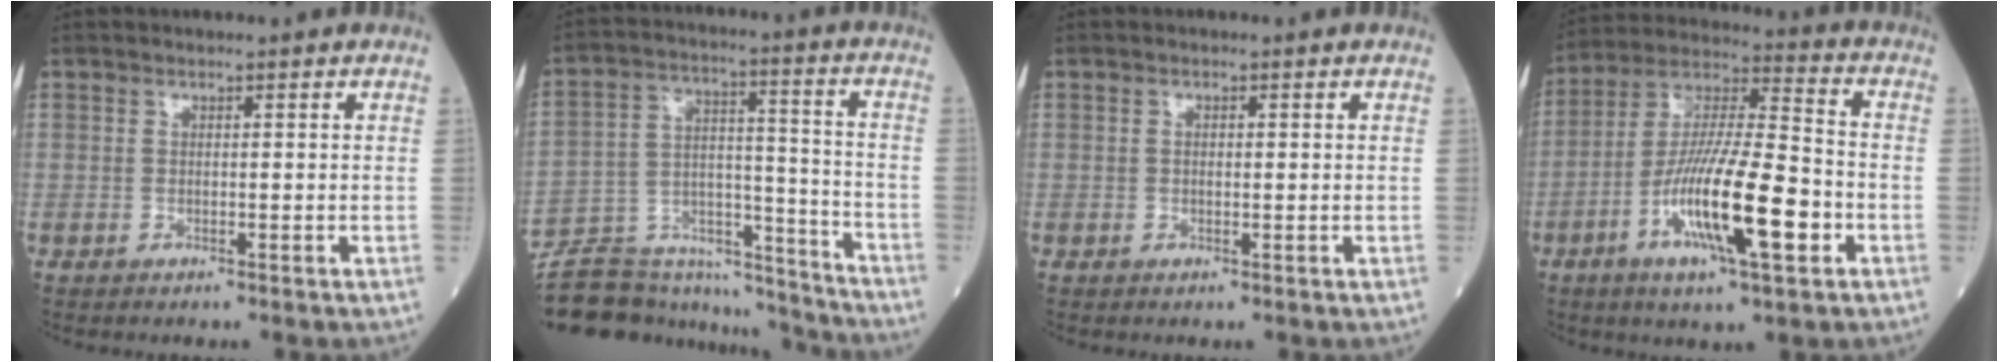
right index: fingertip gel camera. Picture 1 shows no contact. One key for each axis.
{"total": 17.2, "fx": -16.4, "fy": 4.4, "fz": 2.4, "tx": -0.035, "ty": 0.058, "tz": -0.255}
{"total": 0.8, "fx": 0.0, "fy": 0.3, "fz": 0.7, "tx": -0.016, "ty": 0.001, "tz": 0.000}
{"total": 17.0, "fx": -5.5, "fy": 2.4, "fz": 15.9, "tx": -0.300, "ty": -0.010, "tz": -0.098}